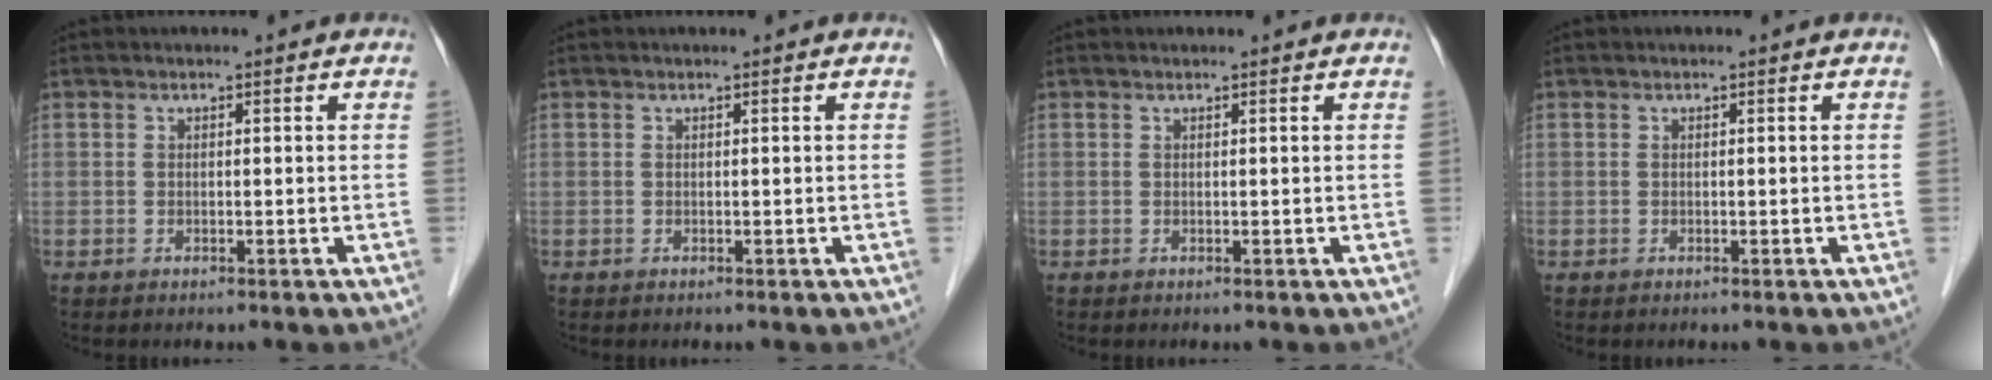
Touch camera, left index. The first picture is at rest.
{"total": 0.0}
{"total": 0.0}
{"total": 0.0}